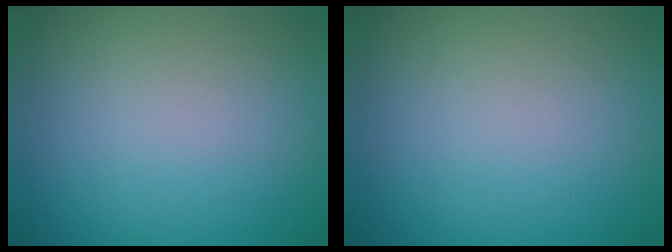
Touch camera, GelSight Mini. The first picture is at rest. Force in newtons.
{"total": 0.0}